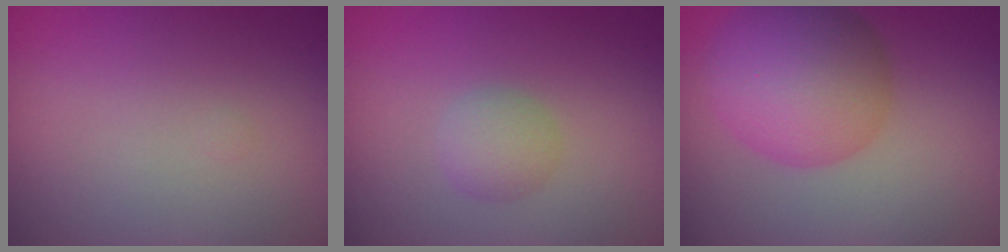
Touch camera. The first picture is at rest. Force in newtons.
{"total": 2.0, "press": 2.0, "slide": 0.0}
{"total": 7.9, "press": 7.9, "slide": 0.2}